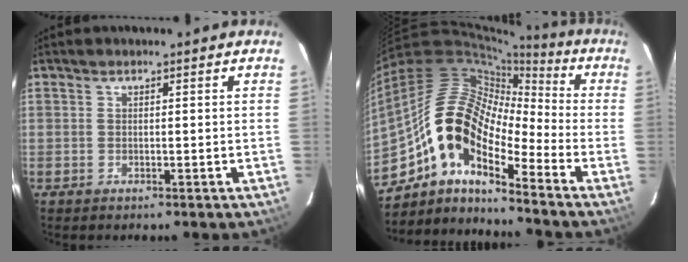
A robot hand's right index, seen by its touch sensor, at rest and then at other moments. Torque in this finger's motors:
{"motor_torque": [0.70, -0.73, 1.05, 0.21]}